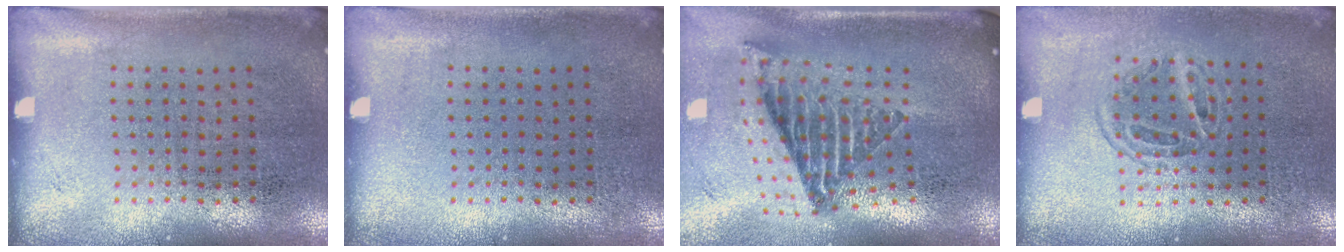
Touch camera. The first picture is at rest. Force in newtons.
{"total": 0.0}
{"total": 2.7, "press": 1.7, "slide": 2.1}
{"total": 1.3, "press": 1.1, "slide": 0.7}